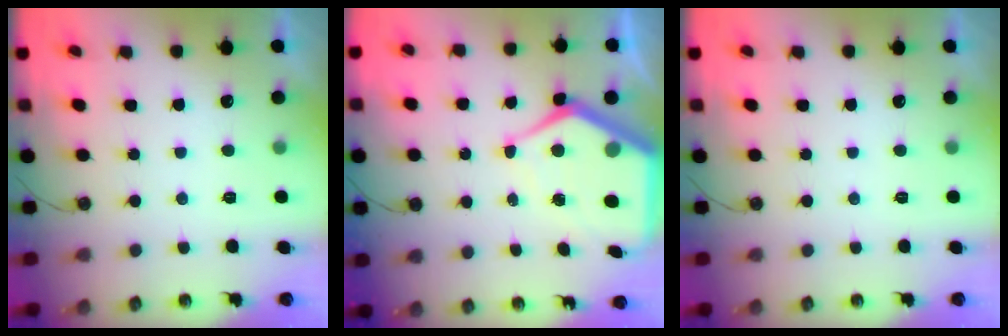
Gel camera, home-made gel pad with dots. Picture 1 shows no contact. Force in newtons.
{"total": 12.6, "press": 12.5, "slide": 1.3}
{"total": 0.0}